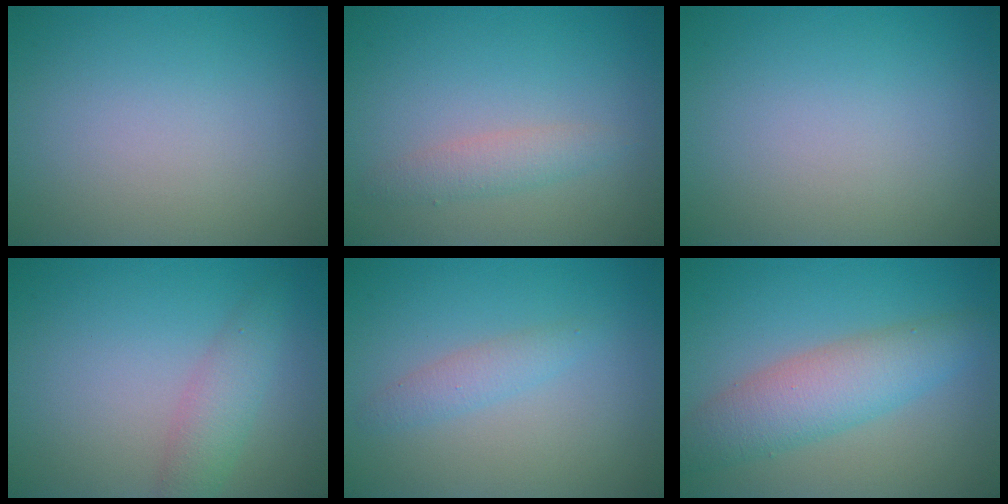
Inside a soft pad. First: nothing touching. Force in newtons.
{"total": 1.9, "press": 1.9, "slide": 0.1}
{"total": 0.0}
{"total": 2.6, "press": 2.6, "slide": 0.0}
{"total": 1.6, "press": 1.6, "slide": 0.1}
{"total": 5.3, "press": 5.3, "slide": 0.1}